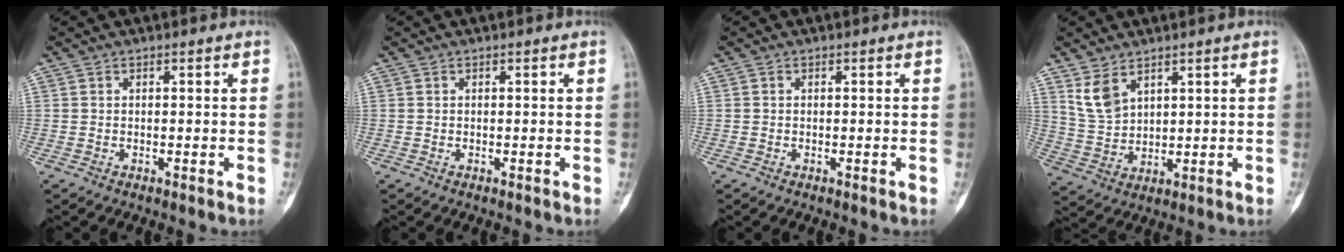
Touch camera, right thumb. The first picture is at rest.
{"total": 0.0}
{"total": 0.0}
{"total": 6.3, "force": [3.9, 3.5, 3.6], "torque": [-0.064, -0.019, 0.092]}